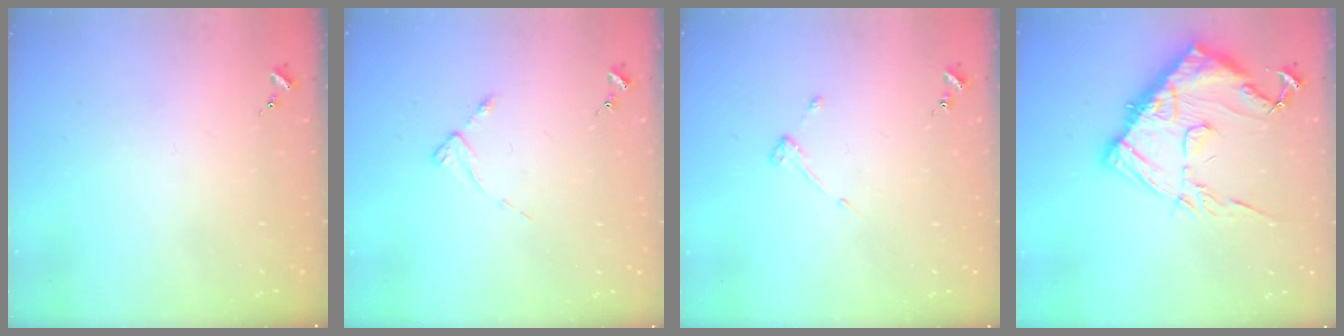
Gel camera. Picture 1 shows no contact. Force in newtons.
{"total": 2.8, "press": 2.8, "slide": 0.3}
{"total": 3.1, "press": 3.0, "slide": 0.5}
{"total": 18.7, "press": 18.6, "slide": 1.2}